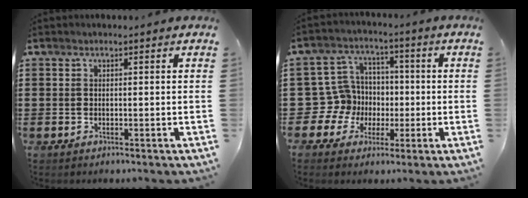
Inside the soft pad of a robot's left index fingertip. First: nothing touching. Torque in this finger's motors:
{"motor_torque": [0.05, 0.10, -0.01, -0.01]}